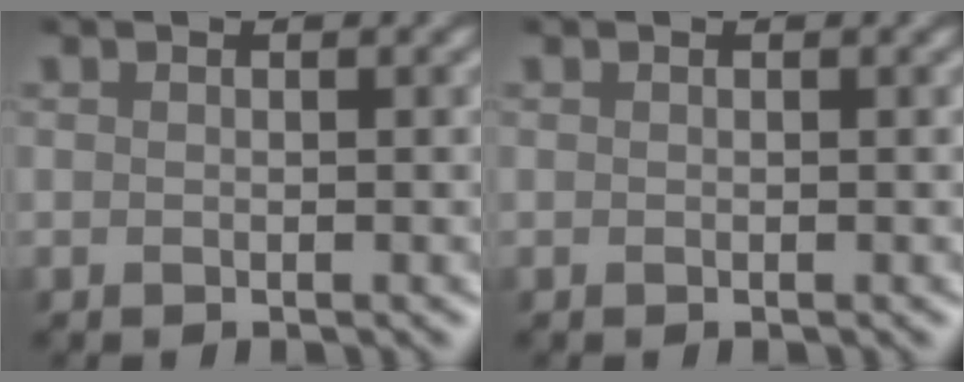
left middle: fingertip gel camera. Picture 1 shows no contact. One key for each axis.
{"total": 0.0}